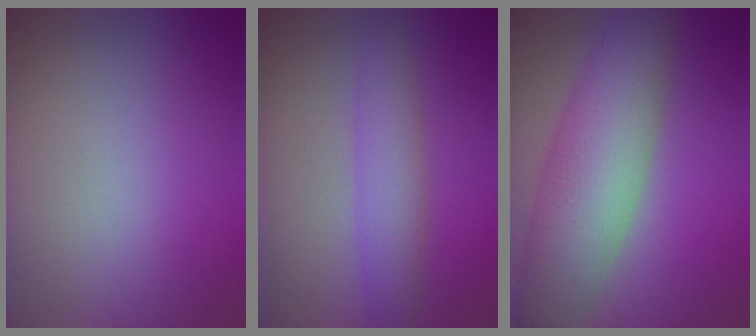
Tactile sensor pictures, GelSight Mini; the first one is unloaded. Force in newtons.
{"total": 3.4, "press": 3.4, "slide": 0.1}
{"total": 8.1, "press": 8.1, "slide": 0.3}